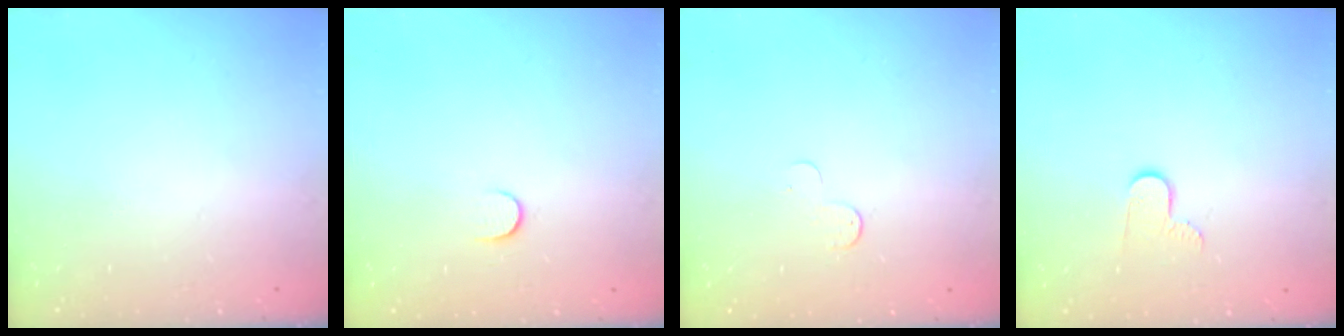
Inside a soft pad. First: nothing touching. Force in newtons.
{"total": 4.9, "press": 4.8, "slide": 0.6}
{"total": 3.9, "press": 3.9, "slide": 0.4}
{"total": 6.6, "press": 6.6, "slide": 0.6}